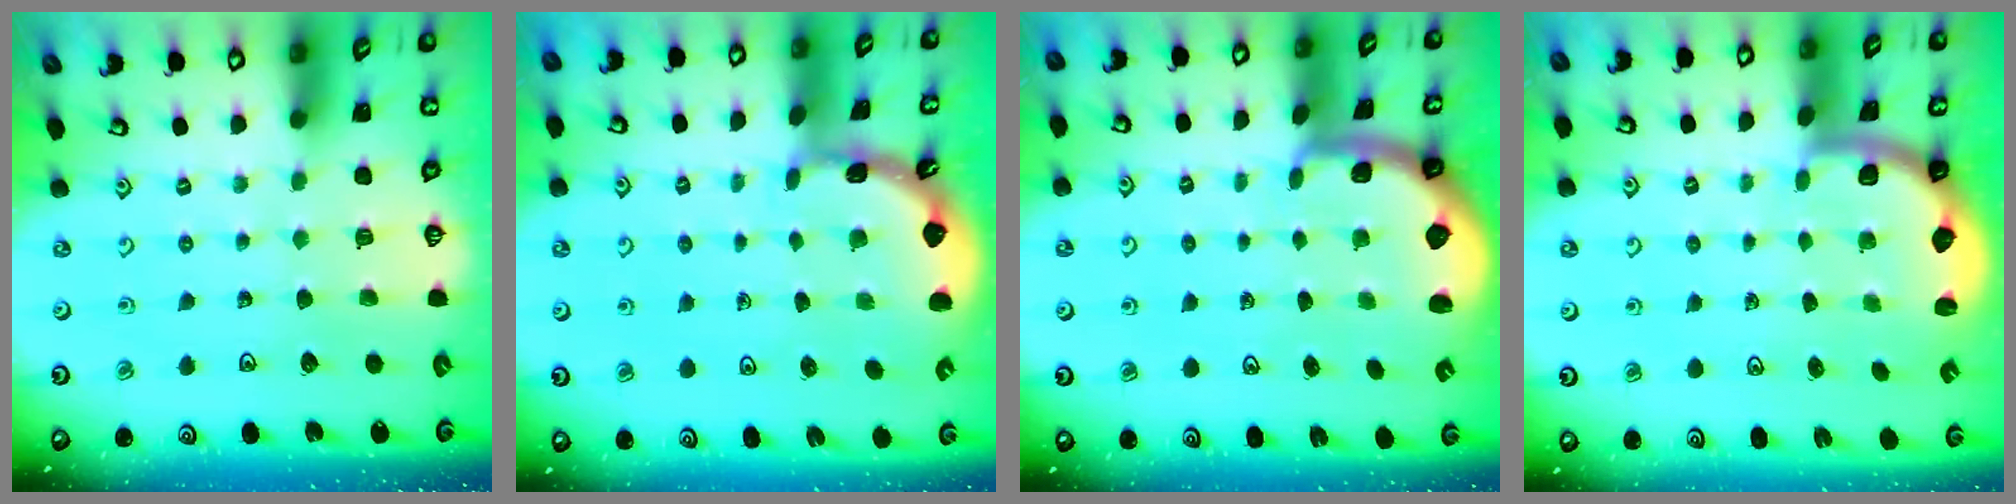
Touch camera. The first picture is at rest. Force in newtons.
{"total": 1.8, "press": 1.8, "slide": 0.1}
{"total": 1.2, "press": 1.2, "slide": 0.3}
{"total": 1.9, "press": 1.8, "slide": 0.5}